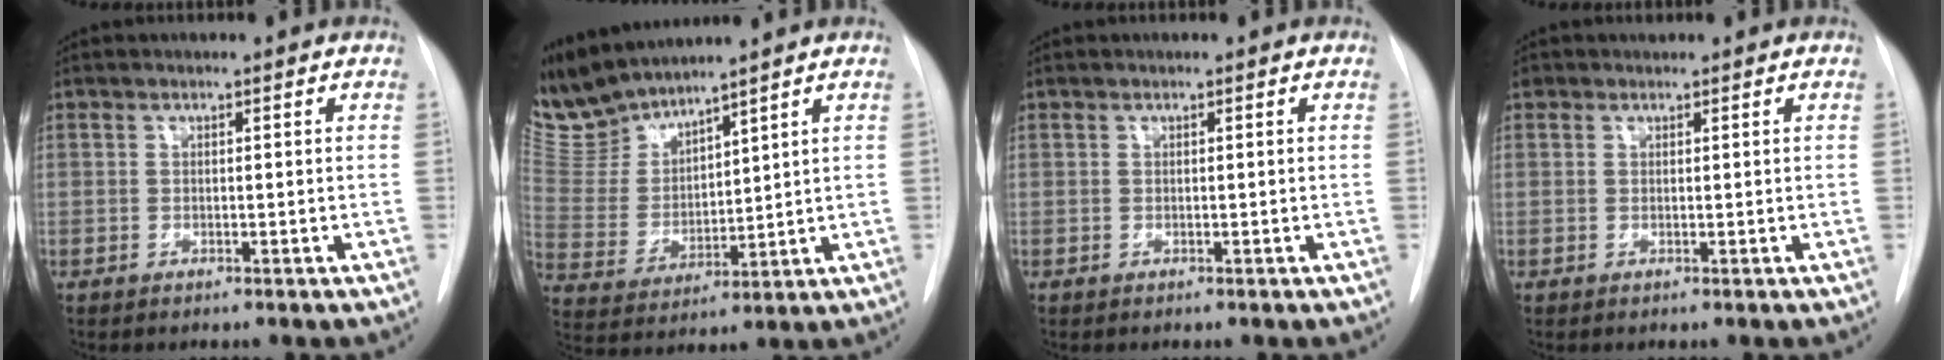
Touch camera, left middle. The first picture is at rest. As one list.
[{"total": 10.7, "force": [10.3, 1.4, 2.6], "torque": [-0.076, 0.004, 0.225]}, {"total": 0.0}, {"total": 0.7, "force": [0.5, 0.5, 0.0], "torque": [-0.002, 0.007, 0.007]}]